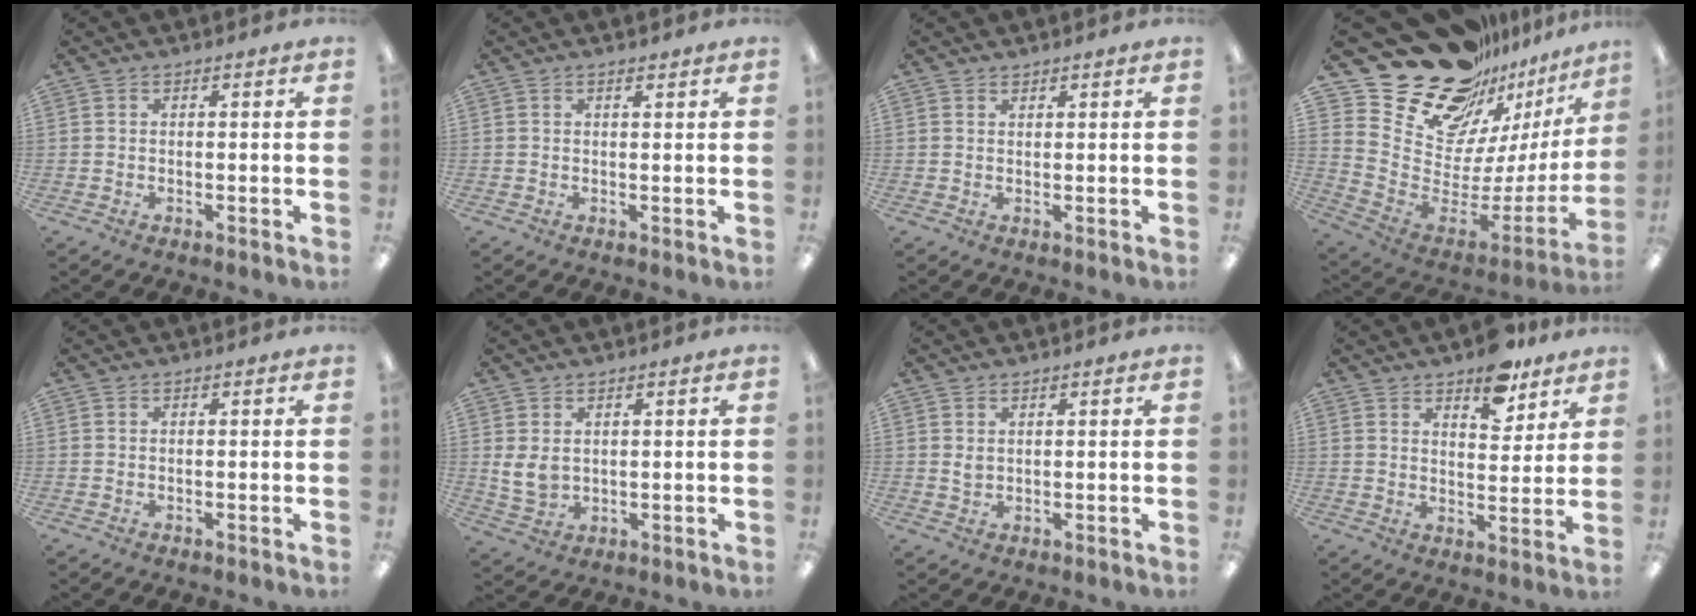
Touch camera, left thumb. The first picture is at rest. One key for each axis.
{"total": 1.0, "fx": 0.9, "fy": 0.2, "fz": 0.3, "tx": -0.006, "ty": -0.001, "tz": 0.018}
{"total": 1.2, "fx": 1.2, "fy": 0.3, "fz": 0.0, "tx": 0.001, "ty": -0.002, "tz": 0.023}
{"total": 24.1, "fx": 19.7, "fy": 11.4, "fz": 8.1, "tx": -0.113, "ty": -0.169, "tz": 0.374}
{"total": 0.0}
{"total": 5.4, "fx": 1.9, "fy": 3.8, "fz": 3.3, "tx": -0.086, "ty": -0.008, "tz": 0.034}
{"total": 1.9, "fx": 1.3, "fy": 1.2, "fz": 0.8, "tx": -0.010, "ty": -0.003, "tz": 0.022}
{"total": 9.4, "fx": 7.4, "fy": 4.4, "fz": 3.9, "tx": -0.035, "ty": -0.047, "tz": 0.129}